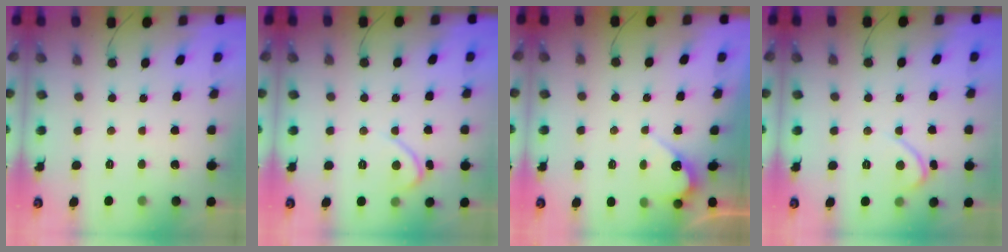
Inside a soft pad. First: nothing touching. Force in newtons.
{"total": 2.3, "press": 2.3, "slide": 0.1}
{"total": 5.0, "press": 5.0, "slide": 0.2}
{"total": 2.3, "press": 2.3, "slide": 0.1}